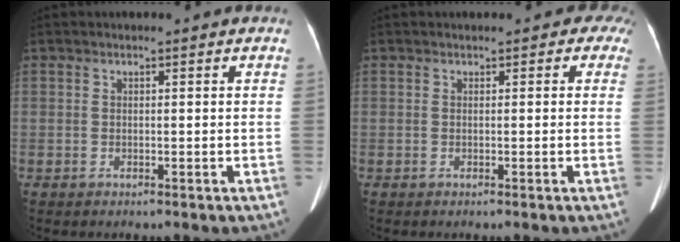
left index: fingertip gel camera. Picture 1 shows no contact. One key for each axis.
{"total": 2.0, "fx": 0.9, "fy": 1.4, "fz": 1.2, "tx": 0.000, "ty": 0.007, "tz": 0.003}